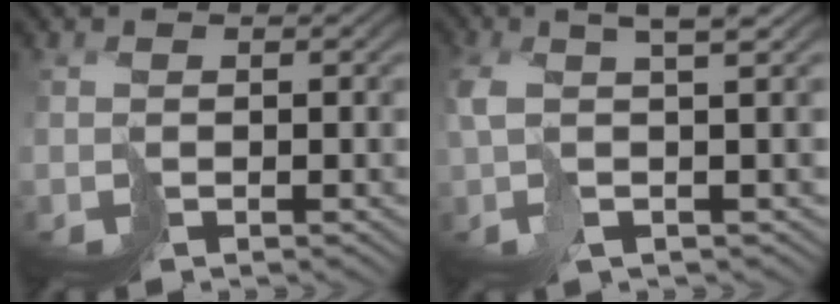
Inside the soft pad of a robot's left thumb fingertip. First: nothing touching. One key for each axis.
{"total": 6.5, "fx": 1.3, "fy": 1.8, "fz": 6.1, "tx": -0.115, "ty": 0.010, "tz": 0.017}